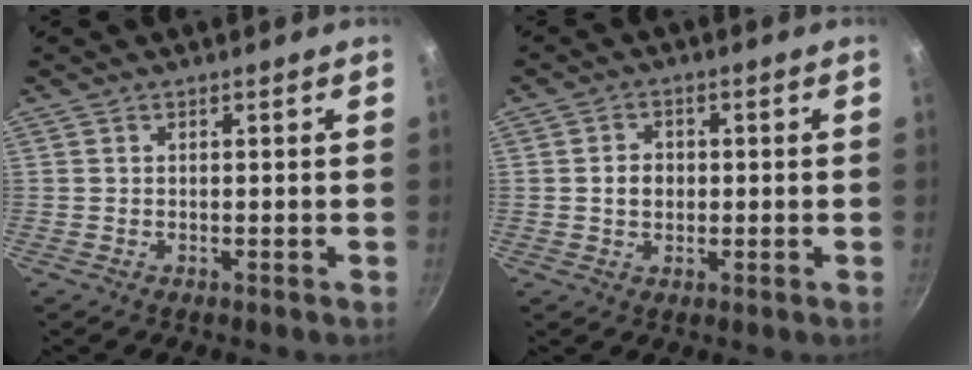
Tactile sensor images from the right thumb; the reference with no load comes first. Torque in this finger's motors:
{"motor_torque": [-0.63, -0.05, 0.20, 0.03, 0.03]}